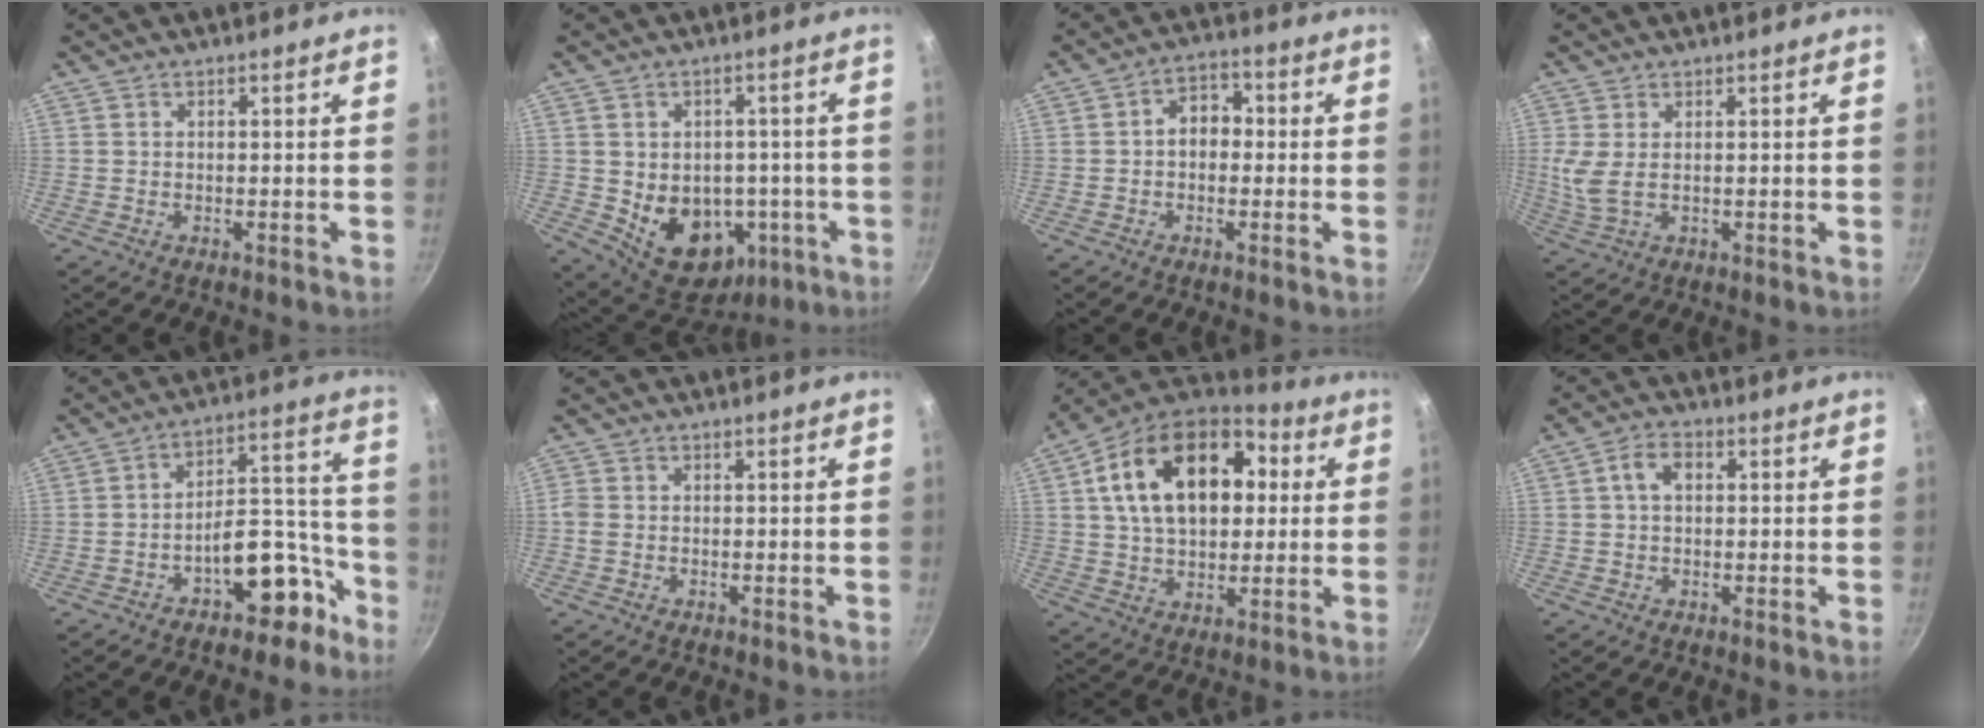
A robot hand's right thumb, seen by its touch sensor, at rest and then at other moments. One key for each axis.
{"total": 15.0, "fx": -2.9, "fy": 11.6, "fz": 9.0, "tx": -0.097, "ty": 0.007, "tz": -0.014}
{"total": 5.8, "fx": -0.1, "fy": 4.3, "fz": 3.8, "tx": -0.021, "ty": 0.020, "tz": -0.012}
{"total": 4.5, "fx": 0.9, "fy": 2.0, "fz": 3.9, "tx": -0.086, "ty": -0.004, "tz": 0.025}
{"total": 12.6, "fx": -7.3, "fy": 6.4, "fz": 8.1, "tx": -0.058, "ty": 0.100, "tz": -0.097}
{"total": 1.7, "fx": -0.4, "fy": 1.3, "fz": 0.9, "tx": -0.021, "ty": 0.003, "tz": -0.011}
{"total": 22.9, "fx": 5.2, "fy": 15.0, "fz": 16.5, "tx": -0.254, "ty": 0.022, "tz": 0.074}
{"total": 4.5, "fx": 0.8, "fy": 3.1, "fz": 3.2, "tx": -0.049, "ty": 0.011, "tz": 0.008}